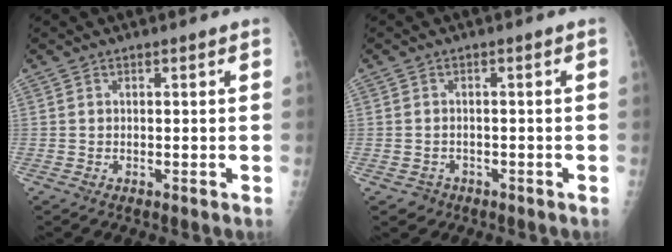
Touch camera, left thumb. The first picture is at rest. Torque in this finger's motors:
{"motor_torque": [-0.57, 0.35, 0.13, 0.47, 0.03]}